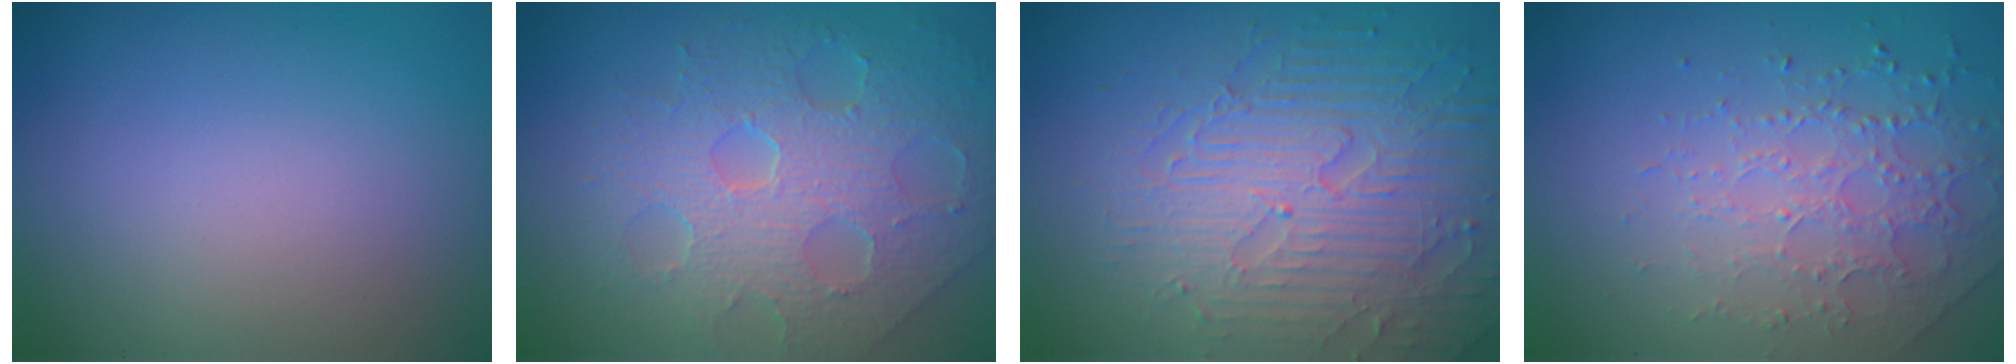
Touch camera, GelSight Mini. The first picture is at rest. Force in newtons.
{"total": 8.3, "press": 5.8, "slide": 5.9}
{"total": 7.3, "press": 5.8, "slide": 4.4}
{"total": 2.6, "press": 2.4, "slide": 1.1}